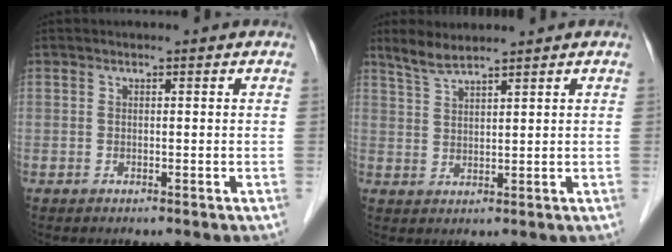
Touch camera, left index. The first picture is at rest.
{"total": 3.6, "force": [3.3, 0.2, 1.5], "torque": [-0.036, 0.005, 0.071]}